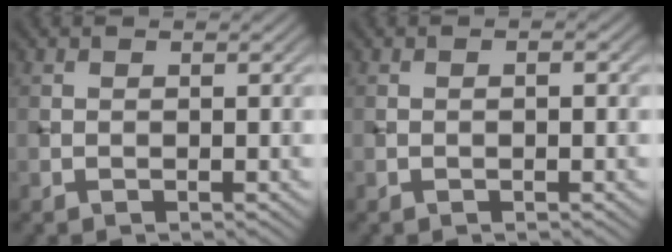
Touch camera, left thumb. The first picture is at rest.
{"total": 0.6, "force": [-0.1, 0.1, 0.6], "torque": [-0.008, 0.002, -0.002]}